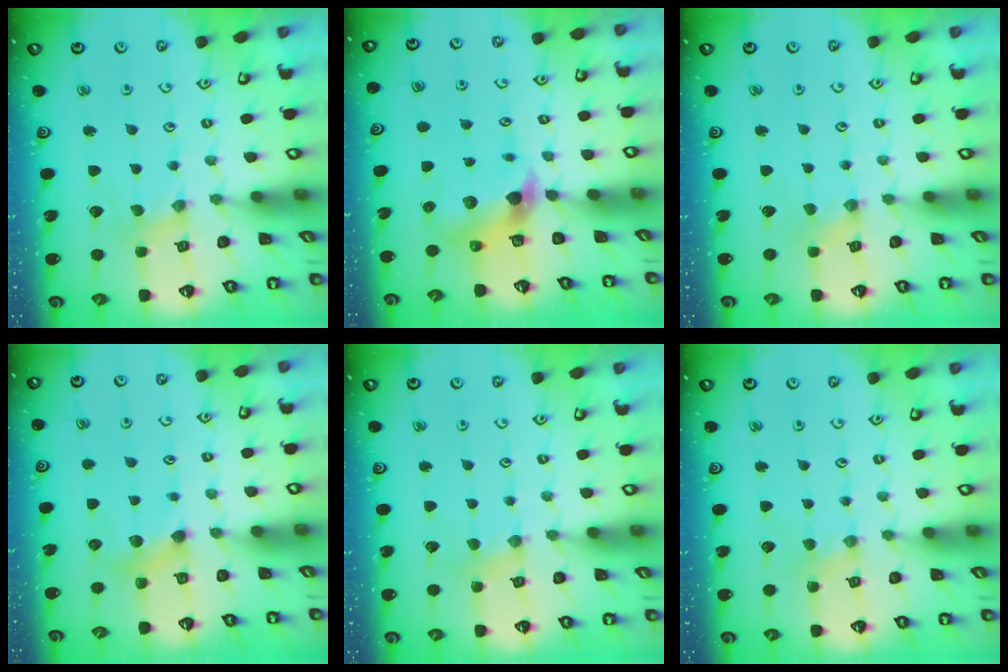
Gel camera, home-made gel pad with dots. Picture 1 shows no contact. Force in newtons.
{"total": 7.1, "press": 7.0, "slide": 0.8}
{"total": 0.9, "press": 0.9, "slide": 0.3}
{"total": 4.9, "press": 4.8, "slide": 0.5}
{"total": 3.8, "press": 3.8, "slide": 0.5}
{"total": 2.5, "press": 2.4, "slide": 0.4}